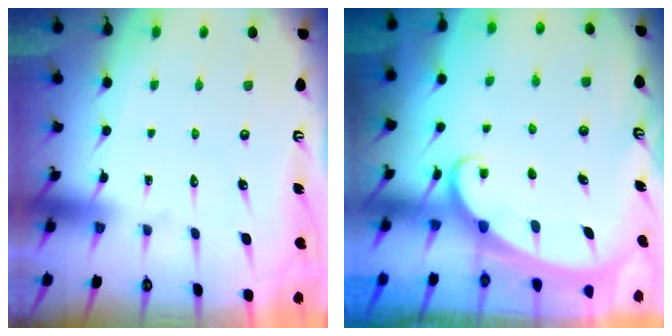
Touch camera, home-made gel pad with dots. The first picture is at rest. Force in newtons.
{"total": 2.0, "press": 2.0, "slide": 0.2}